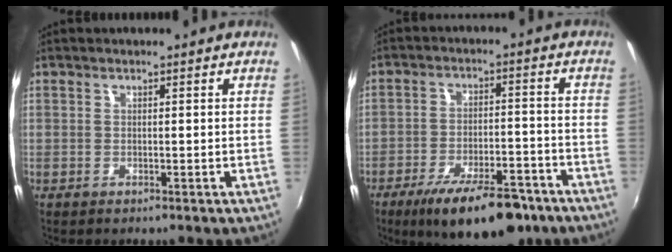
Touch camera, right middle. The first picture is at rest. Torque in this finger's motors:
{"motor_torque": [1.49, -0.65, 0.81, 0.21]}